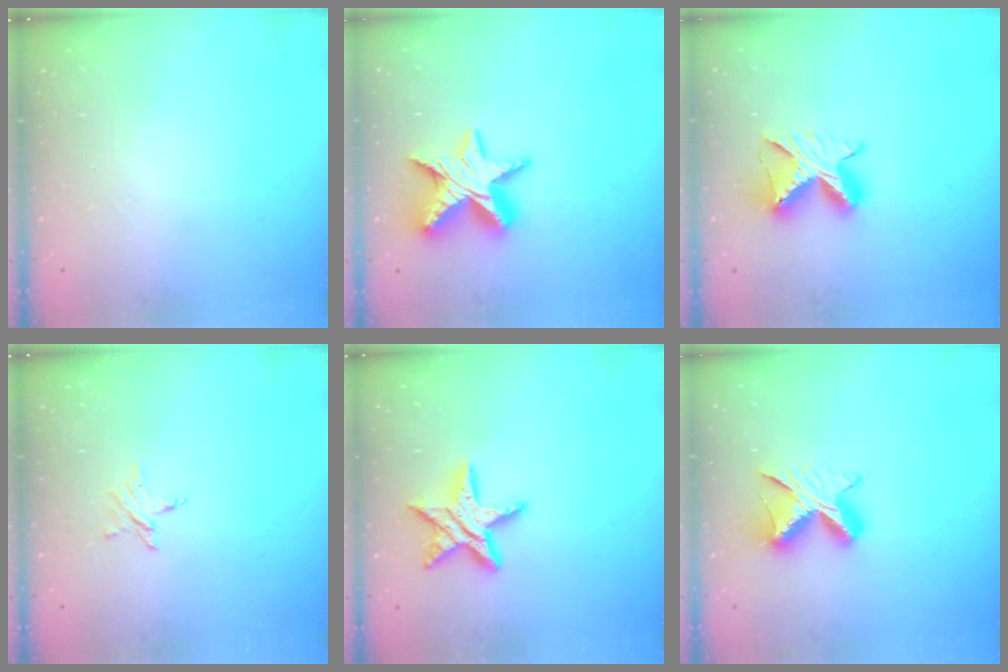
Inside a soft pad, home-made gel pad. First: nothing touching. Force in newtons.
{"total": 13.4, "press": 13.3, "slide": 1.0}
{"total": 9.5, "press": 9.5, "slide": 0.3}
{"total": 3.6, "press": 3.6, "slide": 0.2}
{"total": 11.7, "press": 11.7, "slide": 0.8}
{"total": 9.2, "press": 9.1, "slide": 1.0}